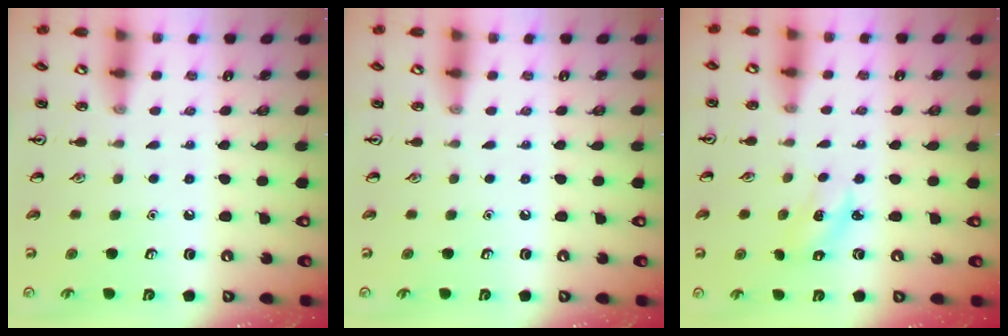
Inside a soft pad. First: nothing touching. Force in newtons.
{"total": 0.0}
{"total": 2.2, "press": 2.1, "slide": 0.4}